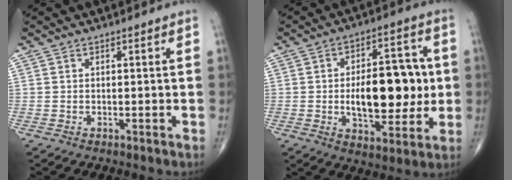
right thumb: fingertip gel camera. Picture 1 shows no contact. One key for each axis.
{"total": 17.1, "fx": -0.3, "fy": 8.5, "fz": 14.8, "tx": -0.186, "ty": 0.010, "tz": -0.001}